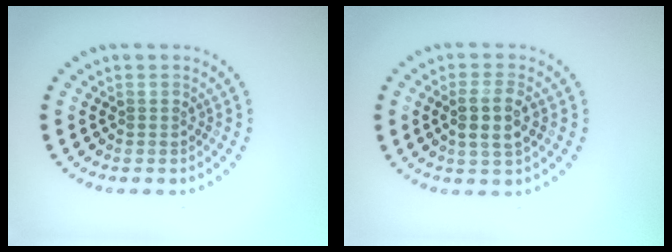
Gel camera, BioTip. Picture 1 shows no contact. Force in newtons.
{"total": 2.8, "press": 2.7, "slide": 0.9}